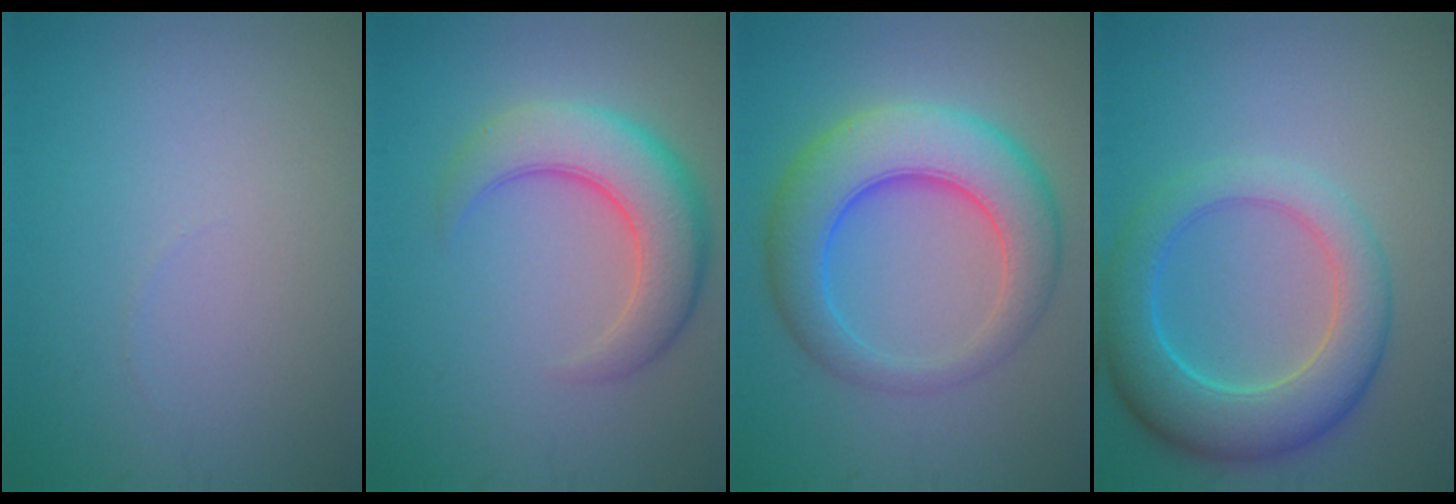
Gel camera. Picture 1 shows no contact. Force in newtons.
{"total": 6.4, "press": 6.4, "slide": 0.3}
{"total": 8.1, "press": 8.0, "slide": 0.2}
{"total": 6.9, "press": 6.8, "slide": 0.5}